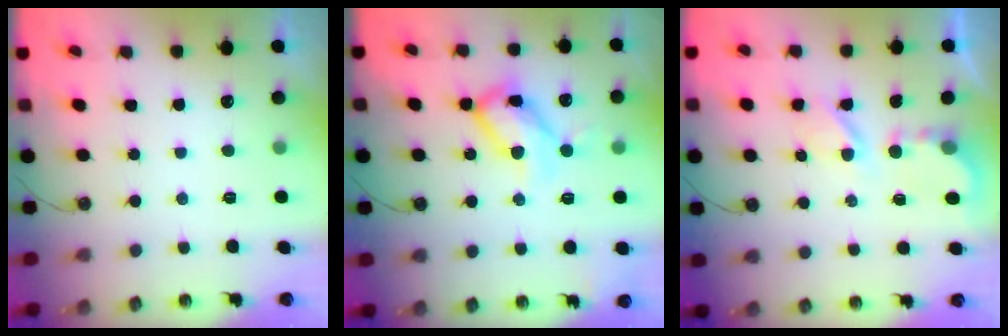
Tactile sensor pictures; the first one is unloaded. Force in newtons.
{"total": 14.2, "press": 14.1, "slide": 1.3}
{"total": 5.3, "press": 5.3, "slide": 0.4}